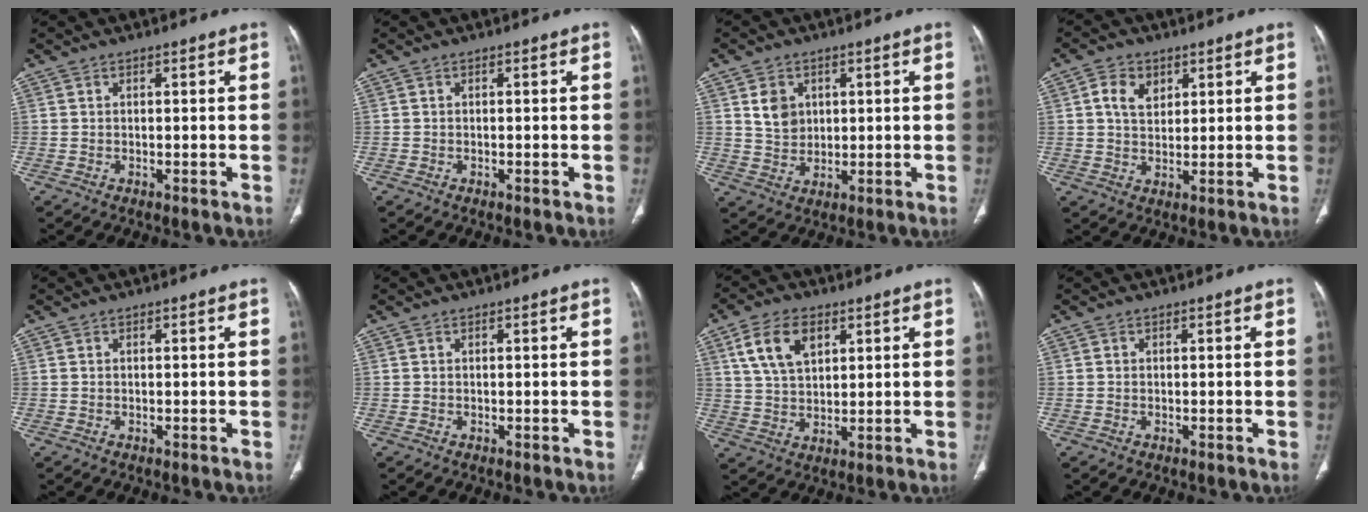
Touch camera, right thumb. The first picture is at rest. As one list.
[{"total": 0.0}, {"total": 5.5, "force": [1.8, 4.5, 2.6], "torque": [-0.024, -0.013, 0.039]}, {"total": 5.6, "force": [2.2, 4.0, 3.2], "torque": [-0.041, -0.007, 0.038]}, {"total": 0.0}, {"total": 0.0}, {"total": 9.7, "force": [4.3, 5.8, 6.5], "torque": [-0.110, -0.010, 0.083]}, {"total": 0.0}]